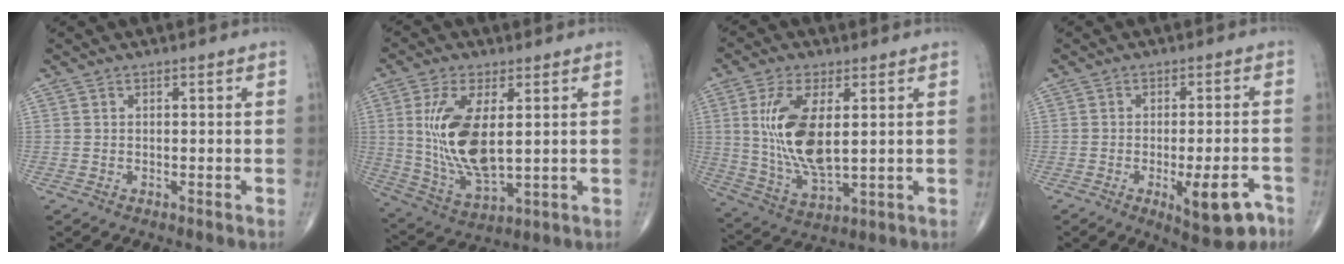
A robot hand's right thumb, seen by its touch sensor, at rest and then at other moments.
{"total": 14.8, "force": [2.3, 6.5, 13.1], "torque": [-0.265, -0.022, 0.059]}
{"total": 14.2, "force": [2.5, 6.1, 12.5], "torque": [-0.254, -0.021, 0.060]}
{"total": 9.5, "force": [-4.4, 3.0, 7.9], "torque": [-0.098, 0.016, -0.052]}